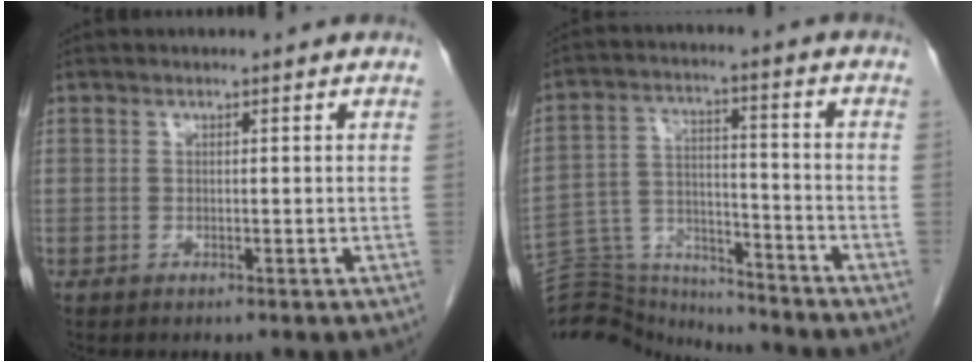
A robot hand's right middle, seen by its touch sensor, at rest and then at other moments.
{"total": 15.2, "force": [-14.9, 2.2, 2.0], "torque": [-0.044, 0.035, -0.241]}